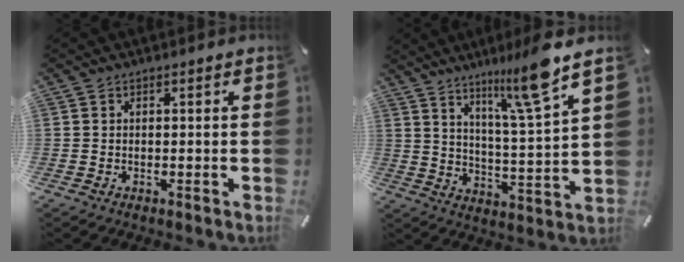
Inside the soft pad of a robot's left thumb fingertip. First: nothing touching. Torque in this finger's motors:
{"motor_torque": [0.43, -0.01, 0.65, -0.66, 0.10]}